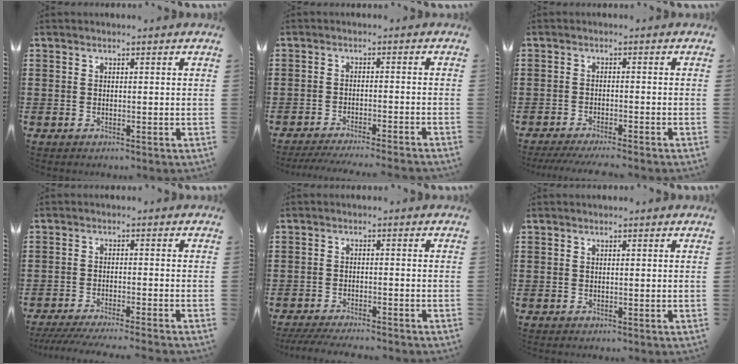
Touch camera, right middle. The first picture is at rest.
{"total": 3.2, "force": [-3.1, -0.4, 1.0], "torque": [-0.016, -0.004, -0.060]}
{"total": 2.8, "force": [-2.5, -0.2, 1.0], "torque": [-0.016, -0.002, -0.050]}
{"total": 3.4, "force": [-3.1, -0.3, 1.3], "torque": [-0.027, -0.009, -0.063]}
{"total": 3.2, "force": [-3.1, 0.0, 0.9], "torque": [-0.021, -0.003, -0.065]}
{"total": 0.0}